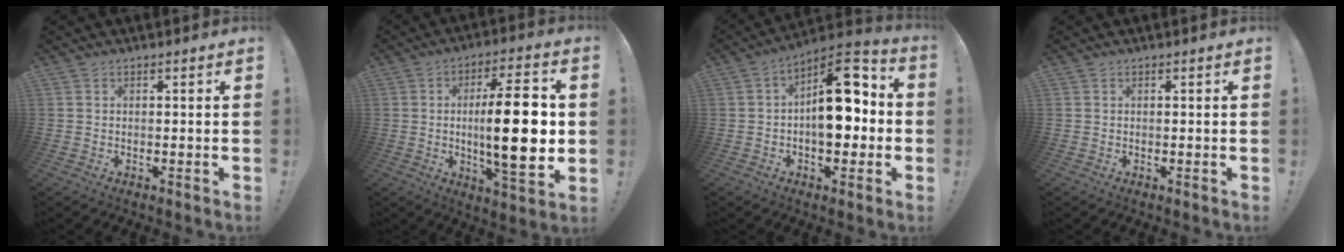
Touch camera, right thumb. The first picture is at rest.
{"total": 20.0, "force": [0.2, 5.4, 19.2], "torque": [-0.311, -0.007, -0.005]}
{"total": 17.5, "force": [0.9, 10.0, 14.3], "torque": [-0.178, 0.011, 0.018]}
{"total": 0.0}